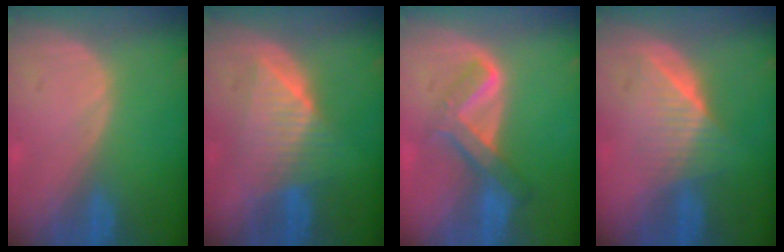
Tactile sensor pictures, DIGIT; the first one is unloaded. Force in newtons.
{"total": 6.6, "press": 6.6, "slide": 0.1}
{"total": 6.7, "press": 5.7, "slide": 3.6}
{"total": 6.3, "press": 5.8, "slide": 2.6}